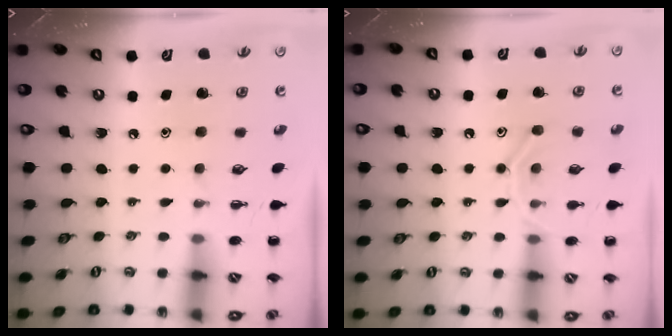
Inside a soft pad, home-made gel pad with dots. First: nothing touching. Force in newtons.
{"total": 11.0, "press": 10.9, "slide": 1.5}